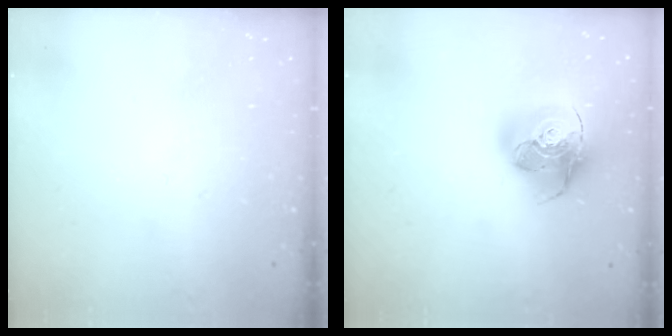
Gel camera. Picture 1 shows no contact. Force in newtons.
{"total": 20.1, "press": 20.0, "slide": 2.6}